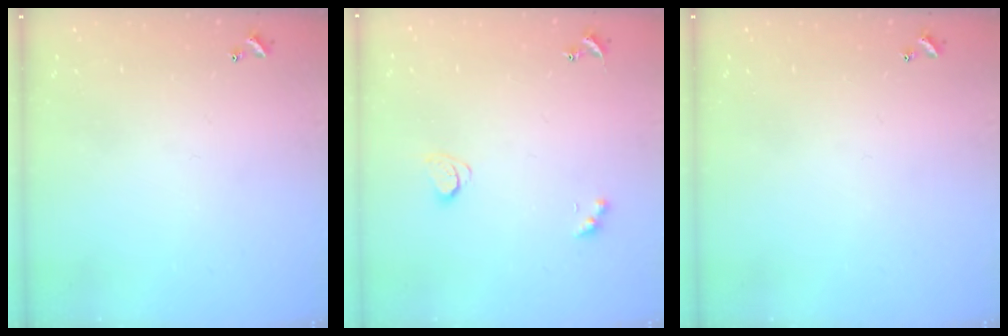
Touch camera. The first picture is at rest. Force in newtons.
{"total": 2.2, "press": 2.1, "slide": 0.7}
{"total": 0.0}